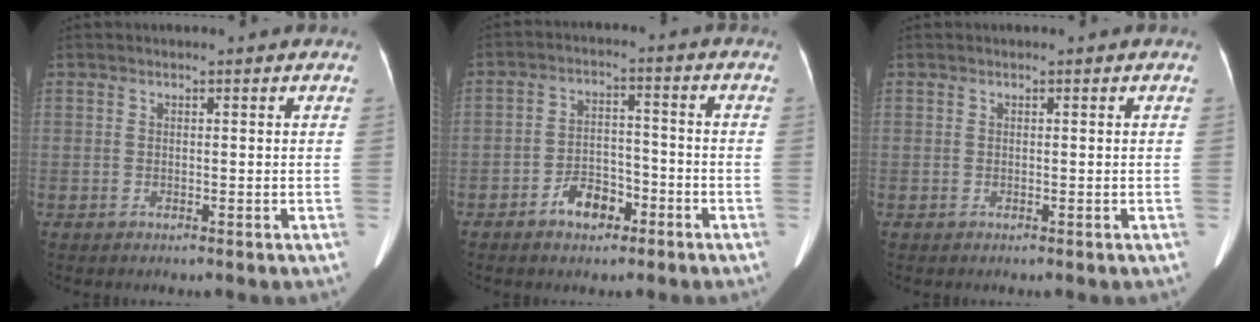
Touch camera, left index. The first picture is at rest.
{"total": 5.7, "force": [-3.5, 3.2, 3.3], "torque": [-0.063, 0.016, -0.057]}
{"total": 0.0}